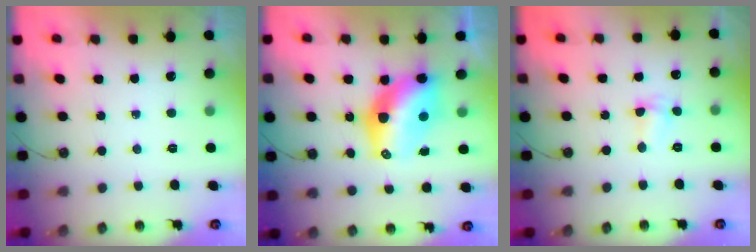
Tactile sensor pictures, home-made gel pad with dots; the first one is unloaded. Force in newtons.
{"total": 12.5, "press": 12.4, "slide": 0.9}
{"total": 1.9, "press": 1.8, "slide": 0.5}